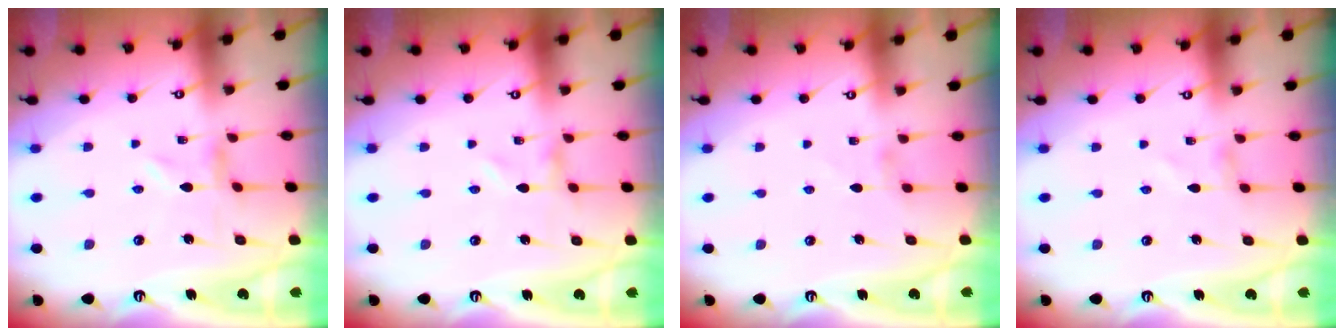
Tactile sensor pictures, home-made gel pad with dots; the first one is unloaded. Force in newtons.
{"total": 0.0}
{"total": 0.0}
{"total": 0.0}